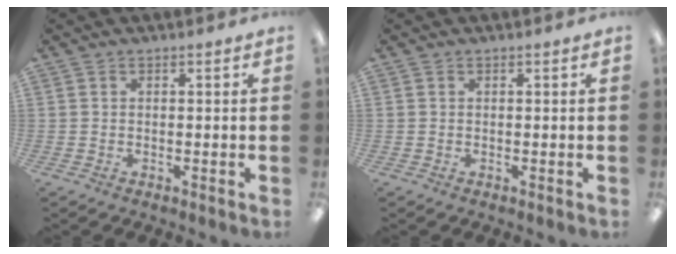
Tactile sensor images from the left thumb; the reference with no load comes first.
{"total": 0.0}